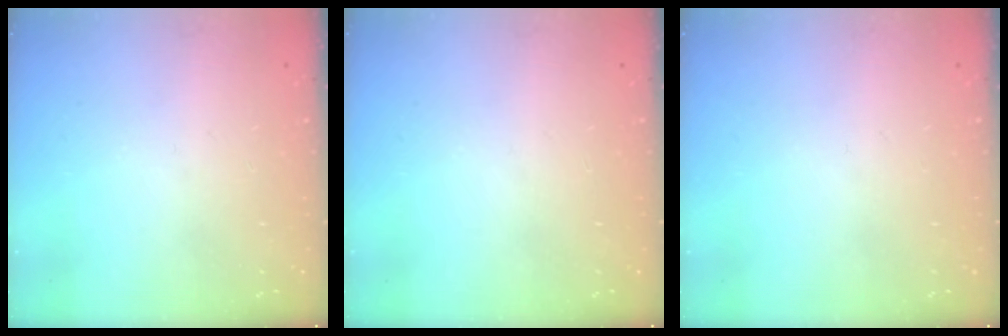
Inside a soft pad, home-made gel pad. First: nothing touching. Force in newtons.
{"total": 0.0}
{"total": 0.0}